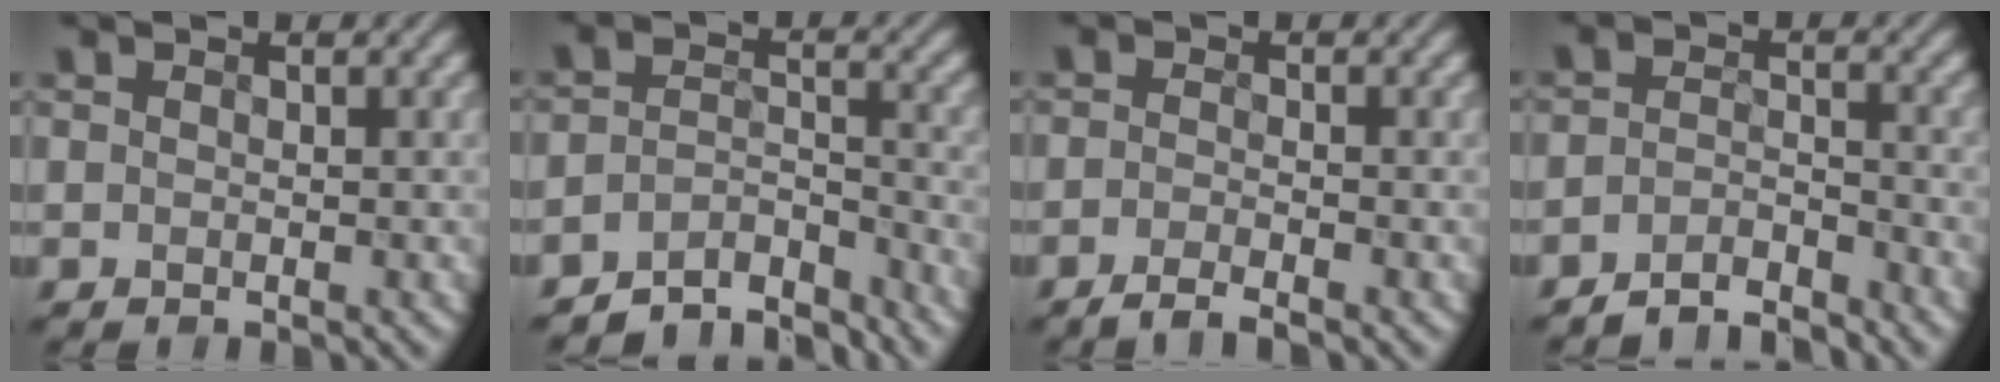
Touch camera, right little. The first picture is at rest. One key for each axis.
{"total": 5.7, "fx": -5.2, "fy": 1.7, "fz": 1.5, "tx": -0.019, "ty": 0.000, "tz": -0.089}
{"total": 2.1, "fx": -1.7, "fy": 0.2, "fz": 1.1, "tx": -0.027, "ty": 0.001, "tz": -0.038}
{"total": 3.2, "fx": -3.0, "fy": 0.7, "fz": 0.9, "tx": -0.017, "ty": 0.007, "tz": -0.061}